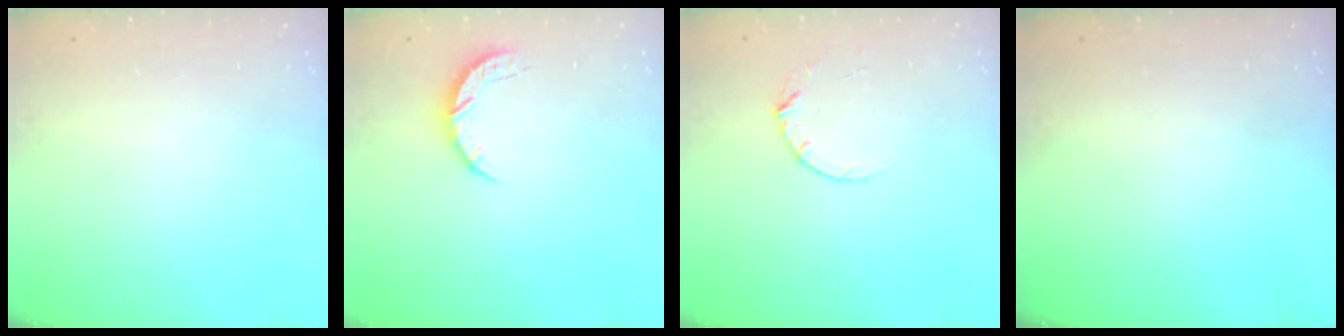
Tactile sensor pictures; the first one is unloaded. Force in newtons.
{"total": 6.5, "press": 6.5, "slide": 0.6}
{"total": 4.8, "press": 4.8, "slide": 0.5}
{"total": 0.0}